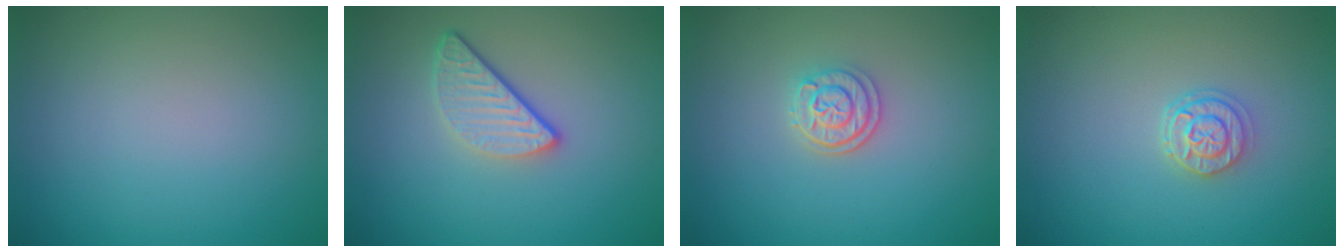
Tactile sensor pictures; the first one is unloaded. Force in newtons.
{"total": 3.2, "press": 2.5, "slide": 2.0}
{"total": 2.4, "press": 2.1, "slide": 1.1}
{"total": 2.3, "press": 2.0, "slide": 1.1}